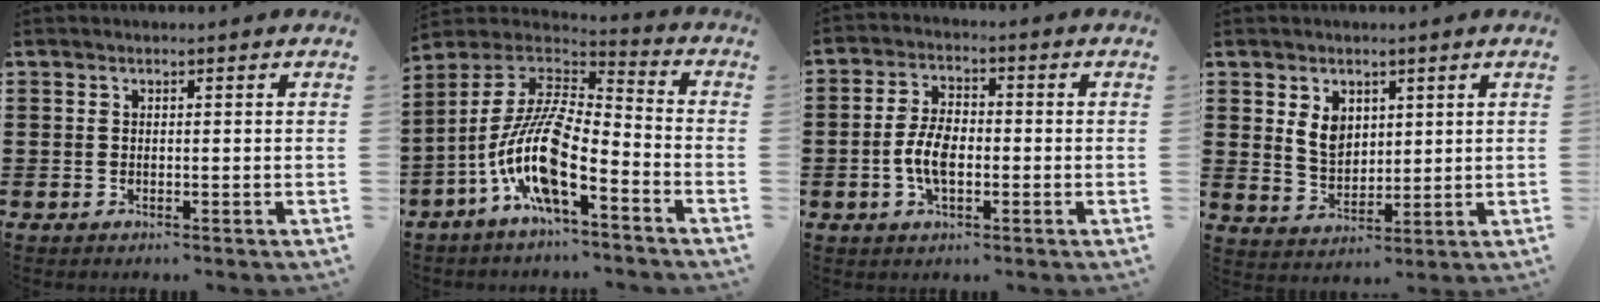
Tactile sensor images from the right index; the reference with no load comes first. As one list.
[{"total": 12.9, "force": [-6.0, 3.6, 10.9], "torque": [-0.254, -0.022, -0.128]}, {"total": 5.8, "force": [-1.2, 3.0, 4.9], "torque": [-0.114, -0.002, -0.029]}, {"total": 5.0, "force": [2.1, 3.6, 2.7], "torque": [-0.059, 0.009, 0.036]}]